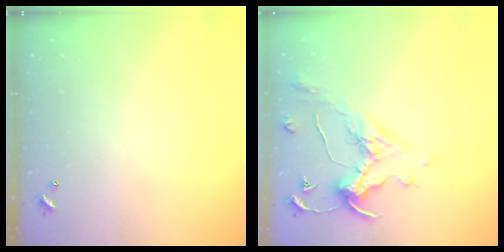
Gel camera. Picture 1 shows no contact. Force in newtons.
{"total": 0.9, "press": 0.7, "slide": 0.5}